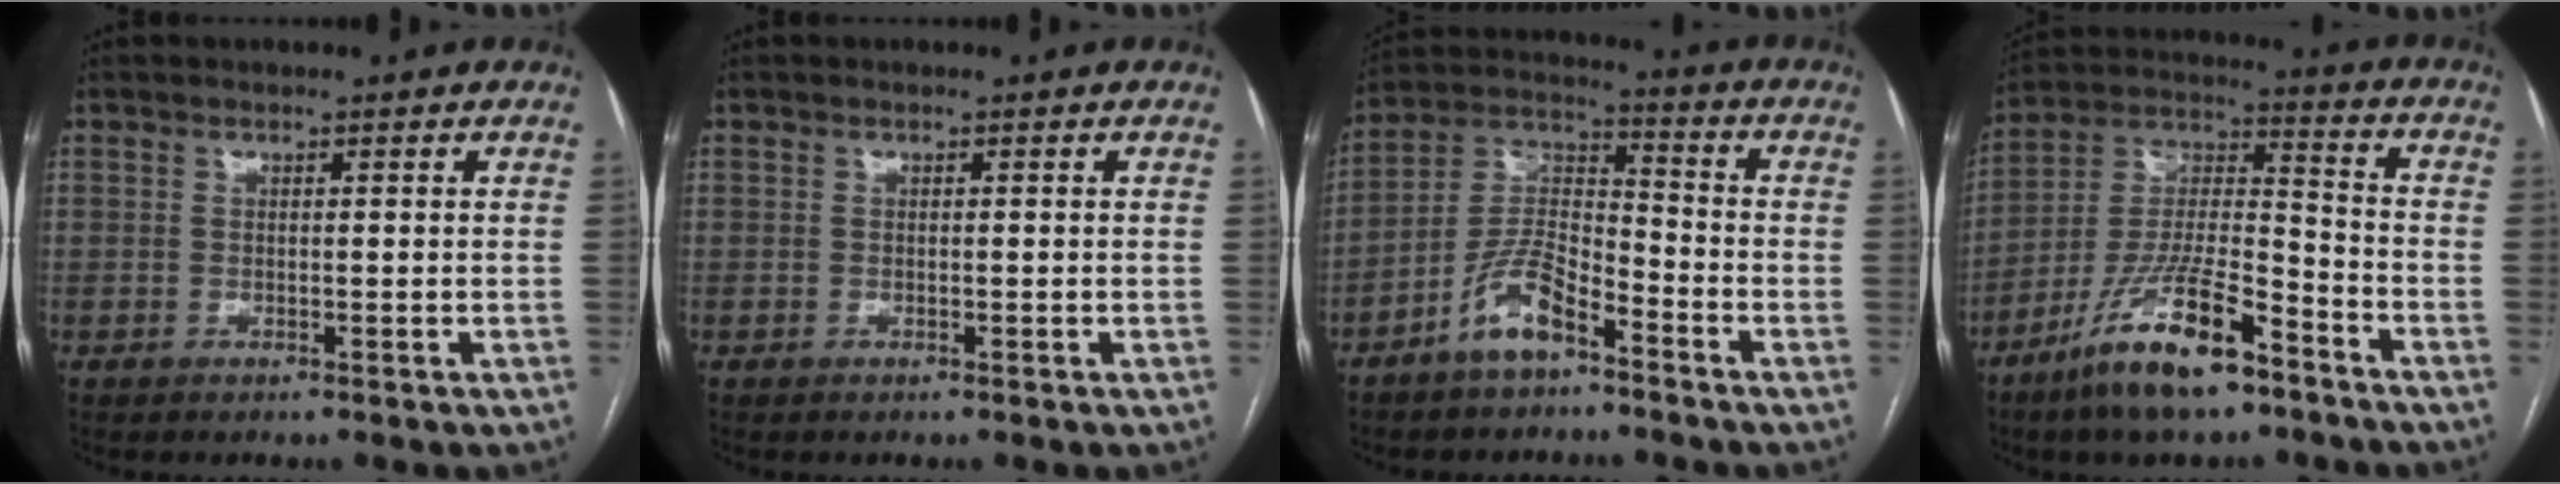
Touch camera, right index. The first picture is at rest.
{"total": 0.0}
{"total": 9.2, "force": [-6.0, 3.1, 6.3], "torque": [-0.139, 0.009, -0.117]}
{"total": 15.8, "force": [-10.1, 3.6, 11.5], "torque": [-0.229, -0.007, -0.183]}